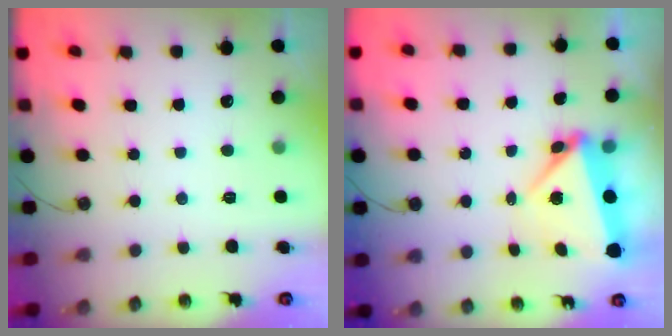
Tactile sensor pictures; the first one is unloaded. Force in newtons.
{"total": 6.0, "press": 5.1, "slide": 3.3}